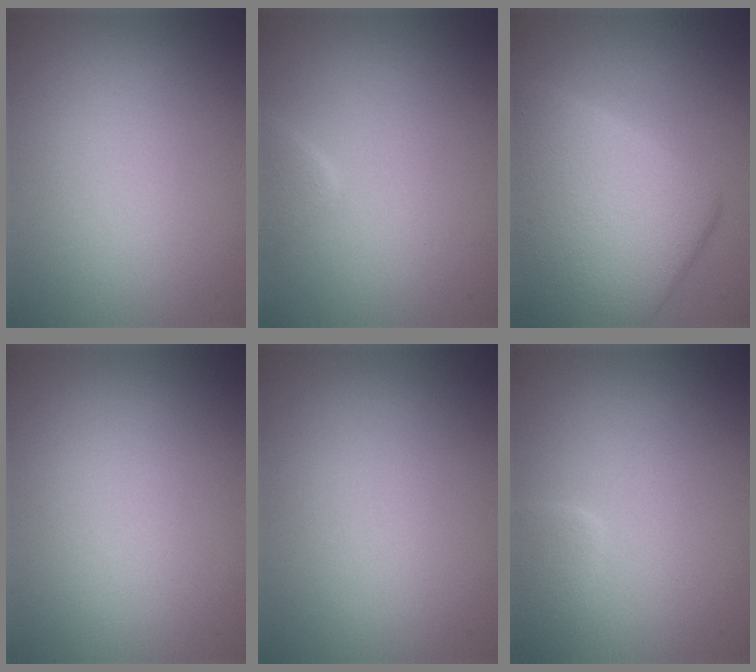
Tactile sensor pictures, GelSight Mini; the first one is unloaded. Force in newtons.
{"total": 1.5, "press": 1.5, "slide": 0.1}
{"total": 8.5, "press": 8.5, "slide": 0.3}
{"total": 0.0}
{"total": 0.0}
{"total": 1.7, "press": 1.7, "slide": 0.1}